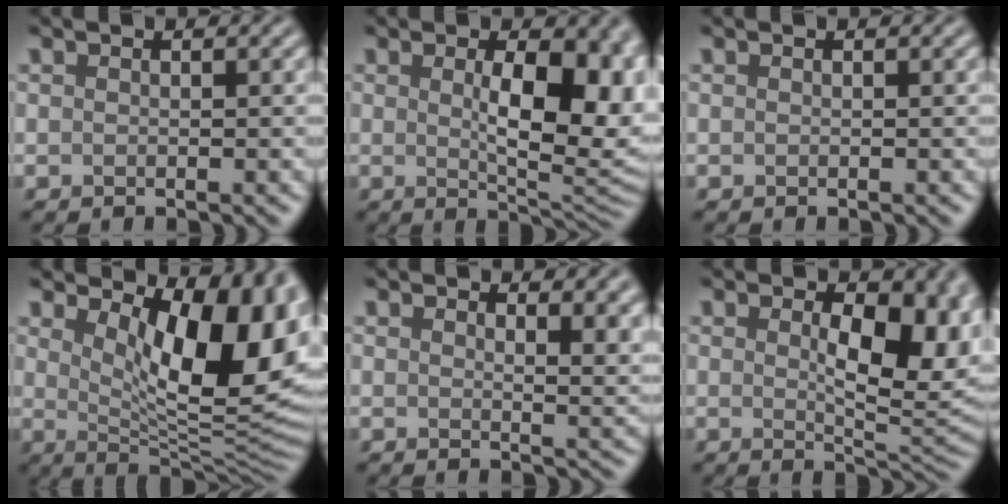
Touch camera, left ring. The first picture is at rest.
{"total": 10.0, "force": [1.2, 4.2, 9.0], "torque": [-0.114, -0.005, 0.025]}
{"total": 0.0}
{"total": 12.5, "force": [3.7, 5.1, 10.8], "torque": [-0.135, -0.010, 0.060]}
{"total": 4.6, "force": [2.7, 1.9, 3.2], "torque": [-0.025, 0.004, 0.040]}
{"total": 8.8, "force": [1.3, 4.1, 7.7], "torque": [-0.107, -0.006, 0.026]}